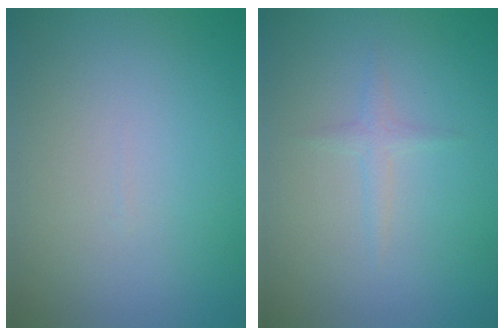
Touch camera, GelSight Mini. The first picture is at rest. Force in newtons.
{"total": 1.1, "press": 1.1, "slide": 0.1}